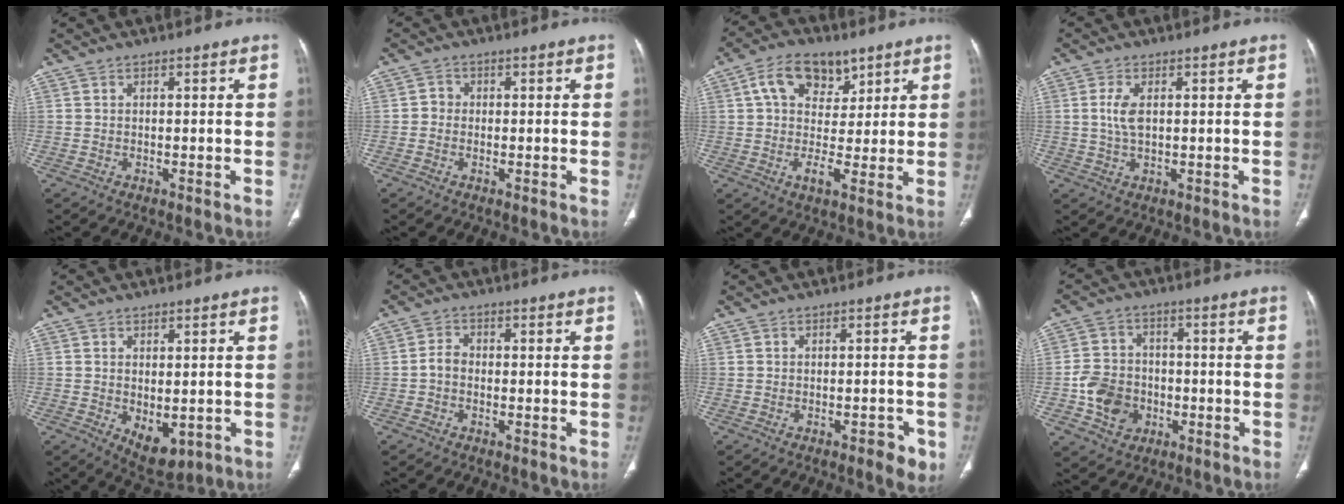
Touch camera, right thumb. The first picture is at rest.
{"total": 1.7, "force": [-0.3, 1.6, 0.6], "torque": [0.001, 0.006, -0.011]}
{"total": 11.6, "force": [5.1, 7.4, 7.4], "torque": [-0.091, -0.006, 0.086]}
{"total": 4.2, "force": [0.7, 2.1, 3.6], "torque": [-0.082, 0.000, 0.013]}
{"total": 6.1, "force": [-1.1, 3.5, 4.8], "torque": [-0.058, -0.010, 0.002]}
{"total": 2.6, "force": [-0.7, 1.8, 1.7], "torque": [-0.026, 0.010, -0.022]}
{"total": 3.6, "force": [-1.8, 1.5, 2.7], "torque": [-0.024, 0.008, -0.020]}
{"total": 9.5, "force": [-2.7, 7.9, 4.4], "torque": [-0.055, 0.017, -0.045]}